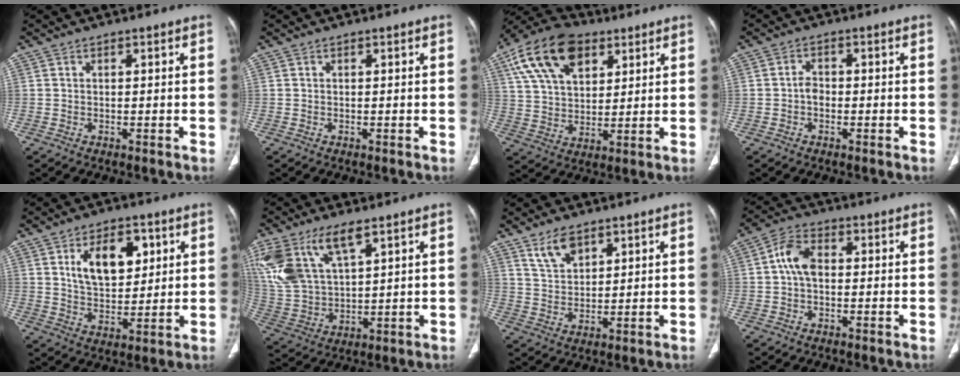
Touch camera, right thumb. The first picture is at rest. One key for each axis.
{"total": 0.0}
{"total": 17.2, "fx": 8.0, "fy": 10.0, "fz": 11.4, "tx": -0.191, "ty": -0.005, "tz": 0.143}
{"total": 2.0, "fx": -0.6, "fy": 1.5, "fz": 1.2, "tx": -0.009, "ty": 0.004, "tz": -0.017}
{"total": 12.0, "fx": 4.2, "fy": 7.0, "fz": 8.8, "tx": -0.109, "ty": -0.017, "tz": 0.078}
{"total": 16.4, "fx": 8.7, "fy": 7.5, "fz": 11.7, "tx": -0.252, "ty": -0.019, "tz": 0.182}
{"total": 5.9, "fx": 4.0, "fy": 2.9, "fz": 3.1, "tx": -0.047, "ty": -0.024, "tz": 0.085}
{"total": 6.3, "fx": 0.4, "fy": 3.9, "fz": 4.9, "tx": -0.091, "ty": 0.017, "tz": 0.000}